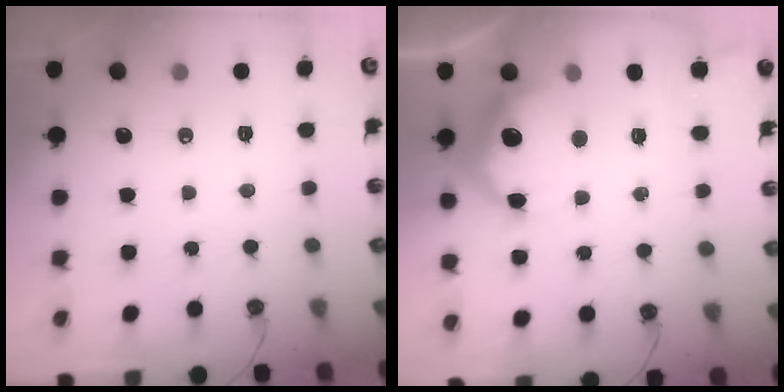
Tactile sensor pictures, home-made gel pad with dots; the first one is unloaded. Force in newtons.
{"total": 15.1, "press": 15.1, "slide": 1.0}